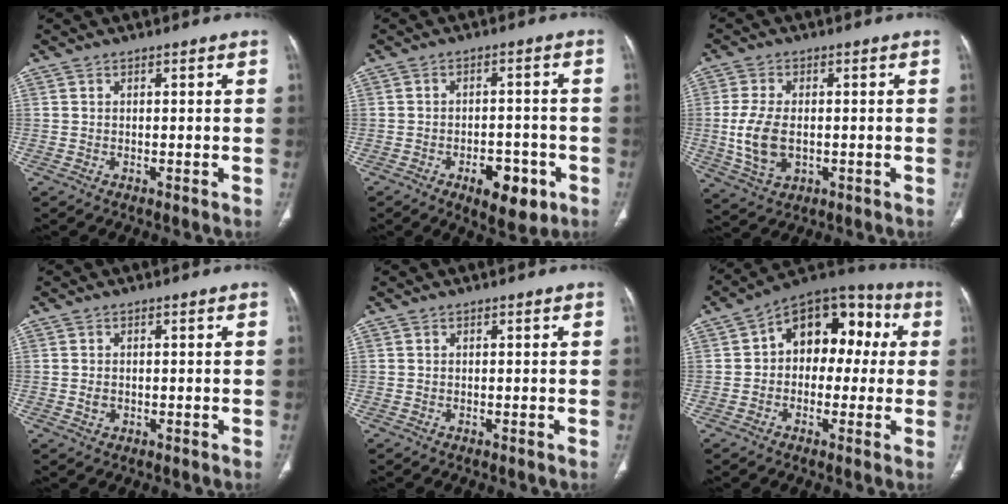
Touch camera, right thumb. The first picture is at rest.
{"total": 8.8, "force": [-4.0, 4.4, 6.4], "torque": [-0.069, 0.017, -0.050]}
{"total": 9.0, "force": [-0.7, 5.4, 7.1], "torque": [-0.148, -0.004, -0.007]}
{"total": 1.4, "force": [-0.2, 1.1, 0.8], "torque": [-0.017, -0.001, -0.003]}
{"total": 0.0}
{"total": 14.9, "force": [2.0, 10.1, 10.7], "torque": [-0.098, 0.047, 0.014]}